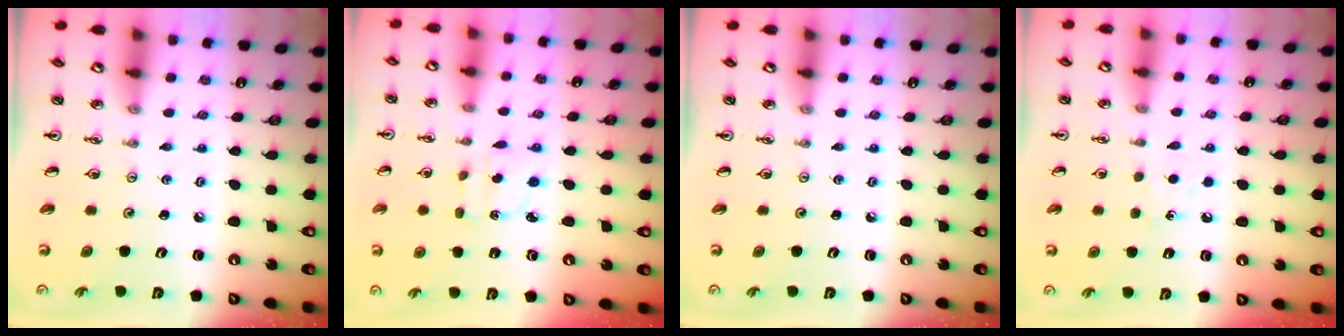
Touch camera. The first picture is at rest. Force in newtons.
{"total": 2.6, "press": 2.5, "slide": 0.6}
{"total": 0.0}
{"total": 5.7, "press": 5.7, "slide": 0.8}